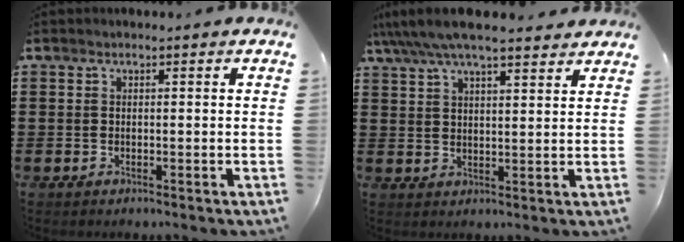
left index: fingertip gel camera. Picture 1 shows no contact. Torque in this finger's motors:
{"motor_torque": [2.14, 0.00, 0.90, 0.21]}